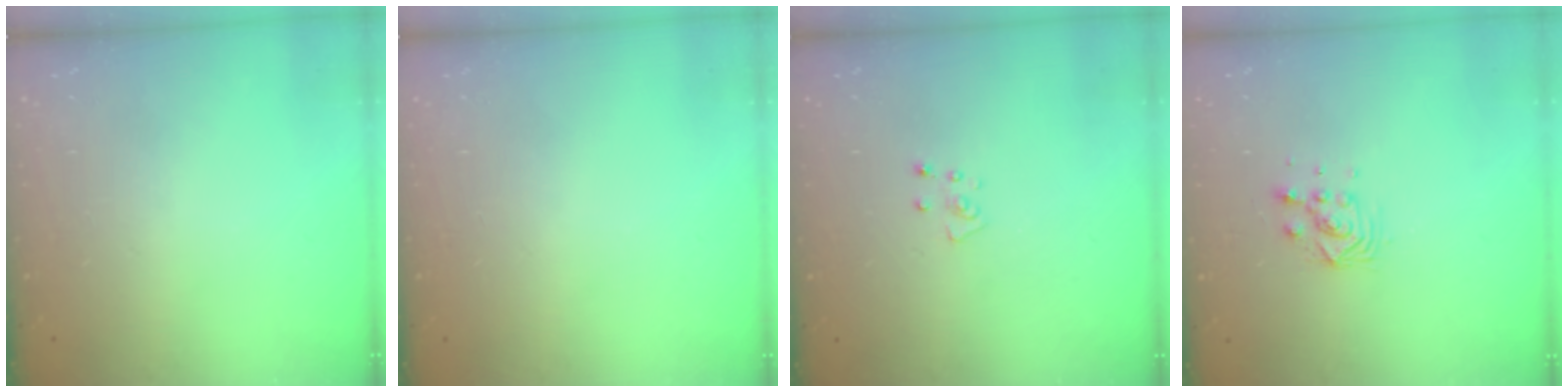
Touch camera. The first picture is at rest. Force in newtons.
{"total": 0.0}
{"total": 2.8, "press": 2.8, "slide": 0.2}
{"total": 6.2, "press": 6.2, "slide": 0.2}